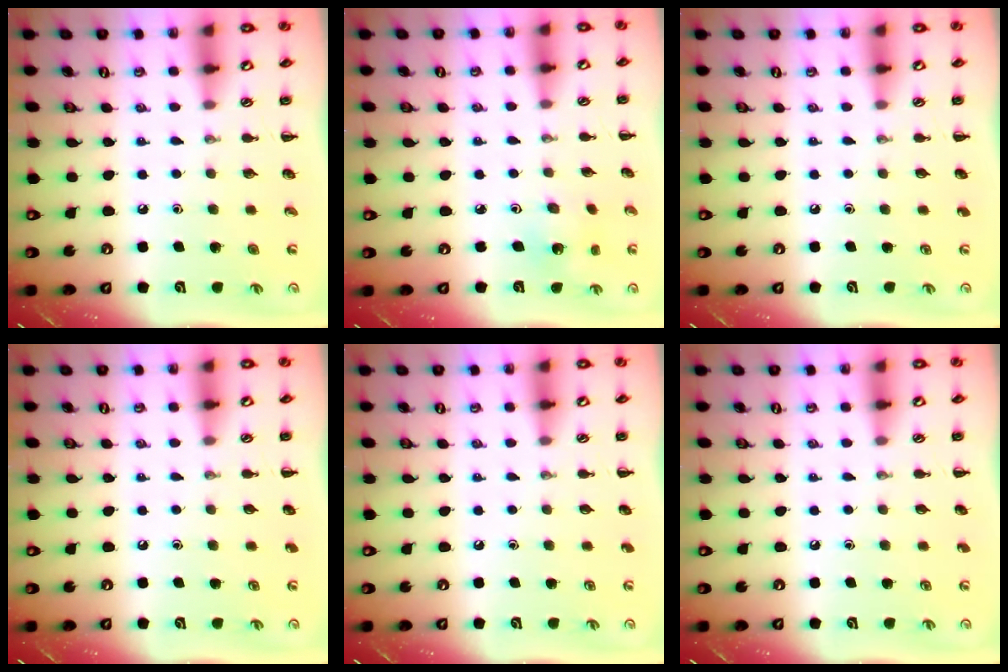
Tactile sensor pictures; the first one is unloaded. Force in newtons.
{"total": 2.6, "press": 2.4, "slide": 0.9}
{"total": 0.0}
{"total": 0.0}
{"total": 0.0}
{"total": 0.0}